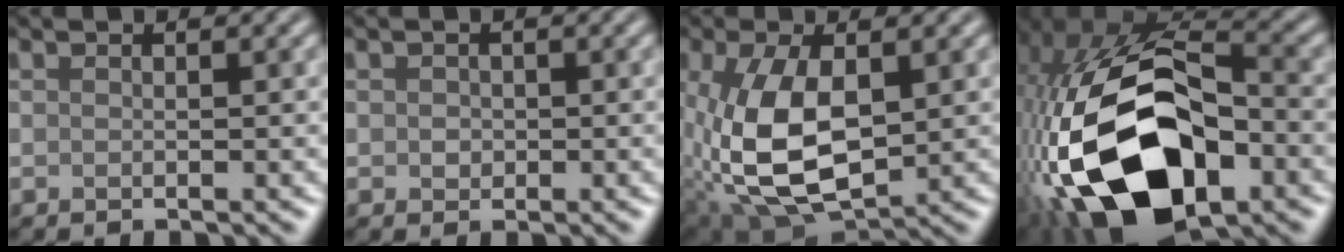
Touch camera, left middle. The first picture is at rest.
{"total": 0.9, "force": [0.0, 0.9, 0.3], "torque": [-0.007, -0.001, -0.002]}
{"total": 9.9, "force": [-0.3, 5.7, 8.1], "torque": [-0.189, -0.015, 0.006]}
{"total": 19.4, "force": [-6.1, 11.3, 14.5], "torque": [-0.313, -0.031, -0.097]}